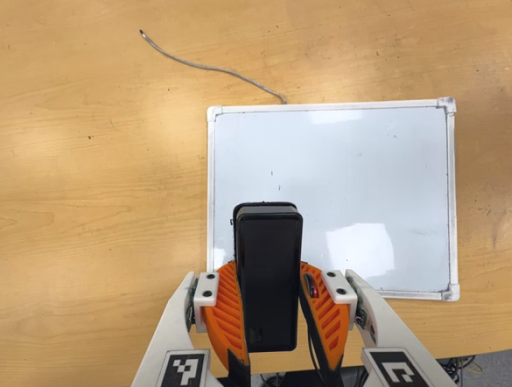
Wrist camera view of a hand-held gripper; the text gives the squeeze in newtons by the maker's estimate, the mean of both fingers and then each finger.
{"total": 5.5, "left": 4.8, "right": 6.1}